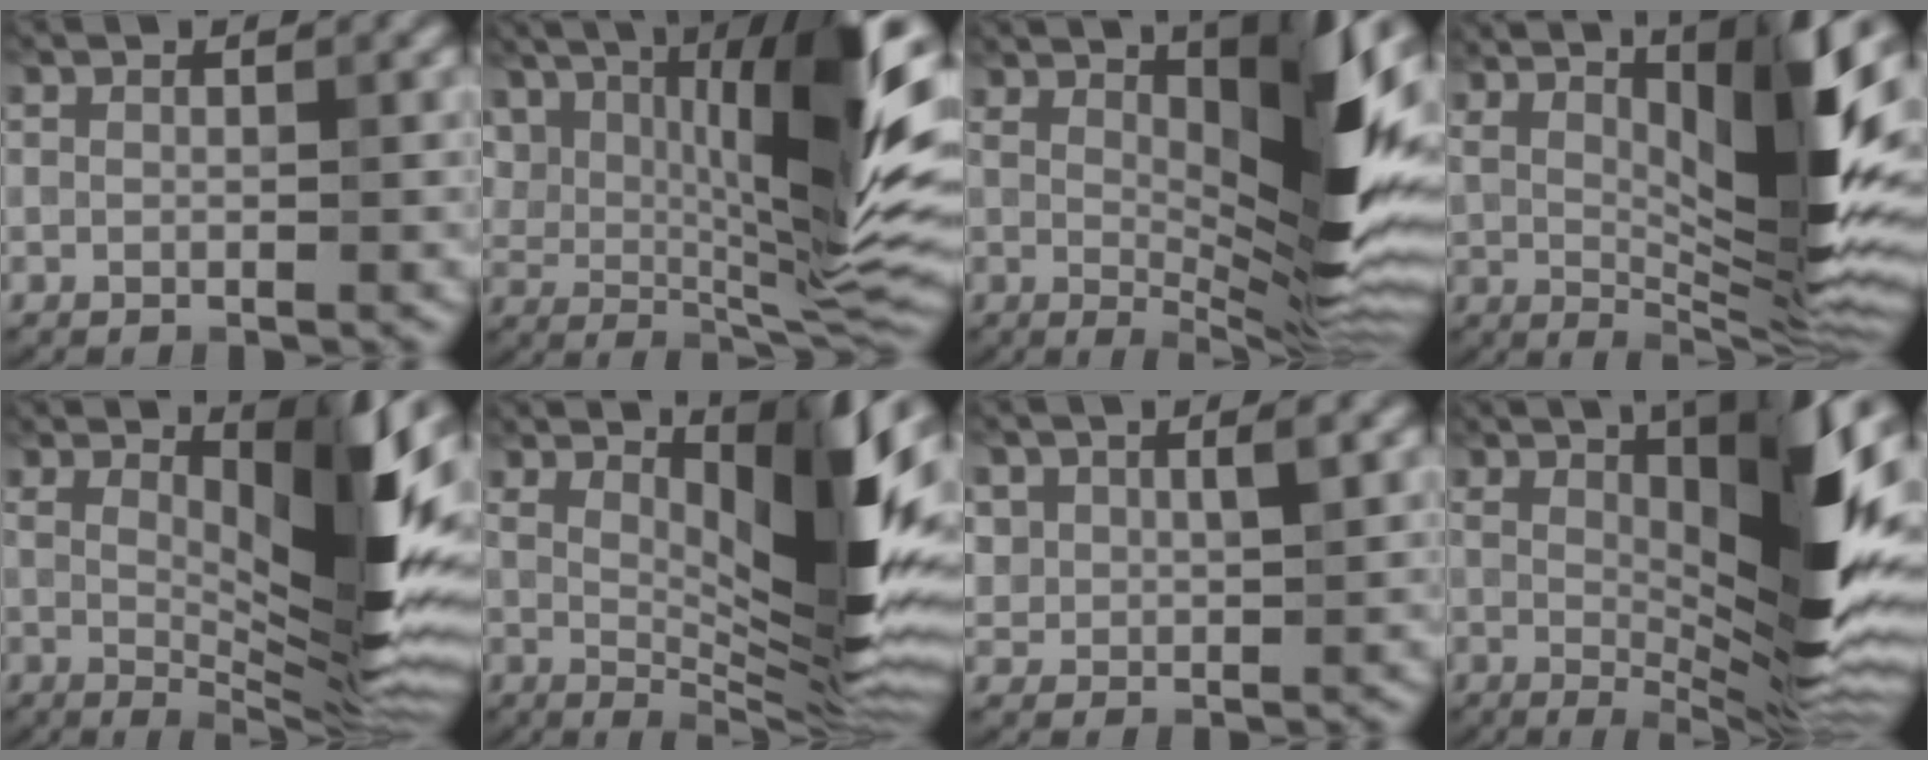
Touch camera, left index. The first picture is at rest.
{"total": 15.1, "force": [6.2, 4.4, 13.1], "torque": [-0.196, -0.002, 0.100]}
{"total": 14.8, "force": [3.2, 3.4, 14.0], "torque": [-0.172, -0.004, 0.048]}
{"total": 17.1, "force": [6.6, 3.7, 15.3], "torque": [-0.217, 0.010, 0.115]}
{"total": 14.4, "force": [3.8, 3.1, 13.5], "torque": [-0.165, -0.001, 0.057]}
{"total": 15.7, "force": [5.2, 3.4, 14.4], "torque": [-0.184, 0.011, 0.087]}
{"total": 2.2, "force": [1.2, 1.4, 1.3], "torque": [-0.029, -0.004, 0.027]}
{"total": 16.5, "force": [3.6, 3.8, 15.7], "torque": [-0.199, 0.007, 0.056]}